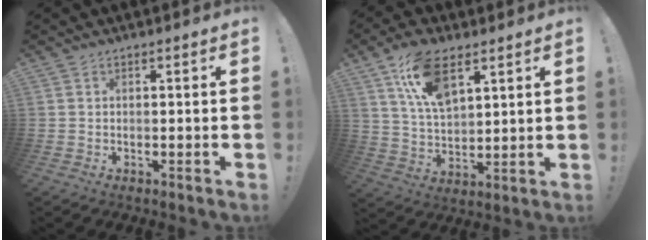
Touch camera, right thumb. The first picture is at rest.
{"total": 13.5, "force": [7.7, 6.7, 8.9], "torque": [-0.166, -0.027, 0.142]}